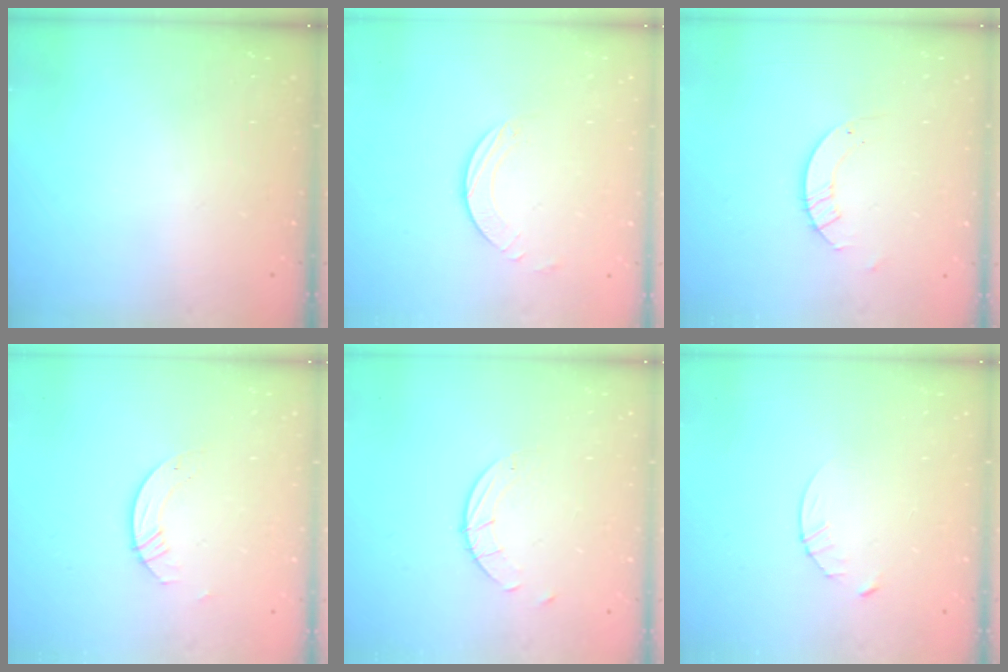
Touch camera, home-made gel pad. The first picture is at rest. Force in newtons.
{"total": 2.5, "press": 2.5, "slide": 0.2}
{"total": 3.7, "press": 3.7, "slide": 0.2}
{"total": 2.8, "press": 2.8, "slide": 0.2}
{"total": 4.0, "press": 4.0, "slide": 0.4}
{"total": 3.3, "press": 3.2, "slide": 0.4}